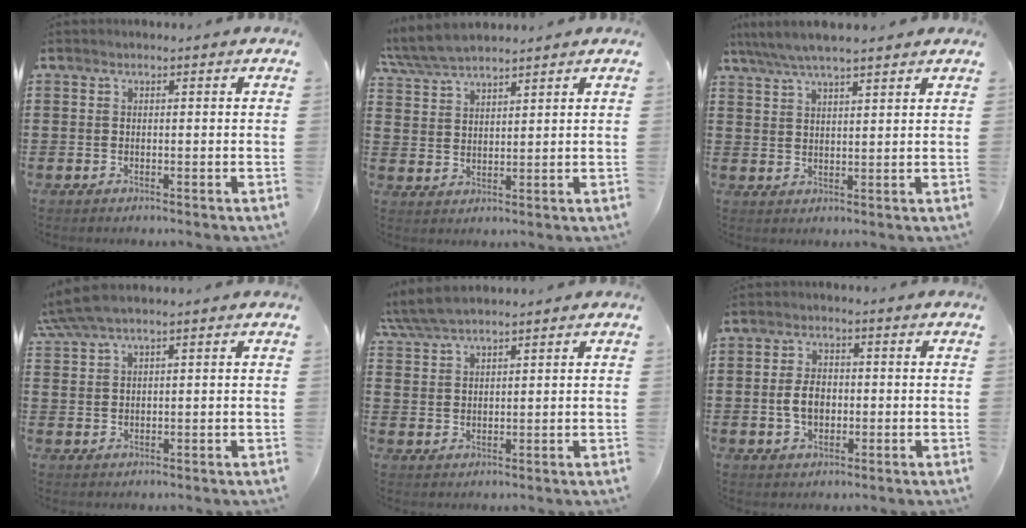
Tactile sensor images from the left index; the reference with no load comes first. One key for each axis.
{"total": 5.4, "fx": 4.9, "fy": 1.1, "fz": 1.8, "tx": -0.052, "ty": -0.010, "tz": 0.092}
{"total": 4.7, "fx": 4.0, "fy": 0.6, "fz": 2.4, "tx": -0.057, "ty": -0.009, "tz": 0.070}
{"total": 3.5, "fx": 2.7, "fy": 0.4, "fz": 2.3, "tx": -0.052, "ty": 0.004, "tz": 0.049}
{"total": 4.5, "fx": 4.0, "fy": 0.9, "fz": 1.9, "tx": -0.050, "ty": -0.003, "tz": 0.076}
{"total": 4.7, "fx": -0.5, "fy": 3.0, "fz": 3.6, "tx": -0.069, "ty": 0.002, "tz": -0.014}